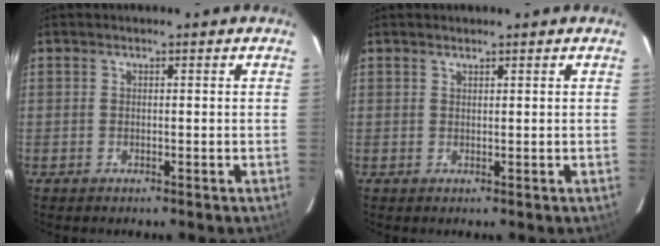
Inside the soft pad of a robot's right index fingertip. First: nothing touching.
{"total": 0.6, "force": [0.6, 0.1, 0.1], "torque": [-0.003, 0.001, 0.012]}